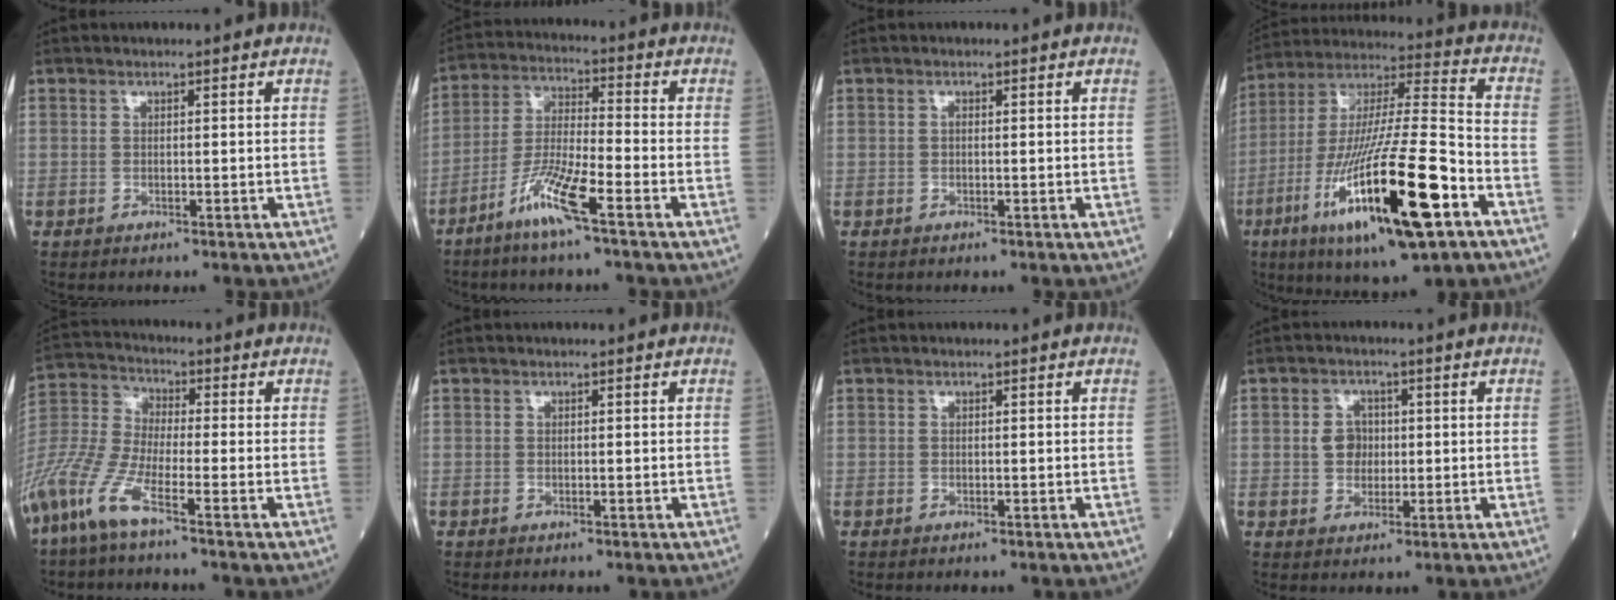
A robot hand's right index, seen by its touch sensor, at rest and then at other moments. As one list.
[{"total": 8.7, "force": [-5.2, 0.1, 6.9], "torque": [-0.142, -0.010, -0.105]}, {"total": 0.0}, {"total": 24.4, "force": [-10.2, 3.1, 21.9], "torque": [-0.408, -0.038, -0.171]}, {"total": 12.4, "force": [-7.6, 1.9, 9.6], "torque": [-0.229, -0.020, -0.158]}, {"total": 0.0}, {"total": 0.0}, {"total": 3.4, "force": [0.2, 3.0, 1.7], "torque": [-0.026, 0.008, 0.003]}]